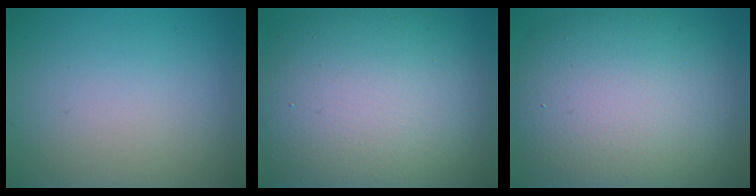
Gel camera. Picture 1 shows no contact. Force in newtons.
{"total": 14.2, "press": 14.1, "slide": 1.2}
{"total": 12.5, "press": 12.5, "slide": 0.7}